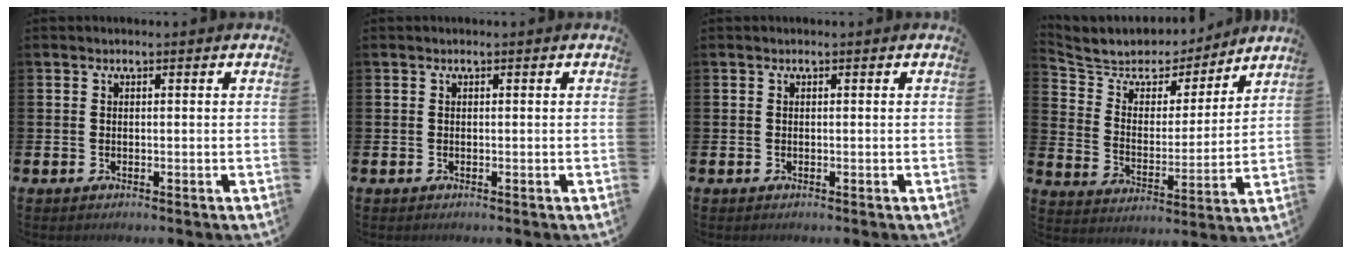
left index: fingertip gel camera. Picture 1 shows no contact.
{"total": 0.0}
{"total": 0.0}
{"total": 6.3, "force": [5.7, 2.8, 0.4], "torque": [-0.057, -0.042, 0.098]}